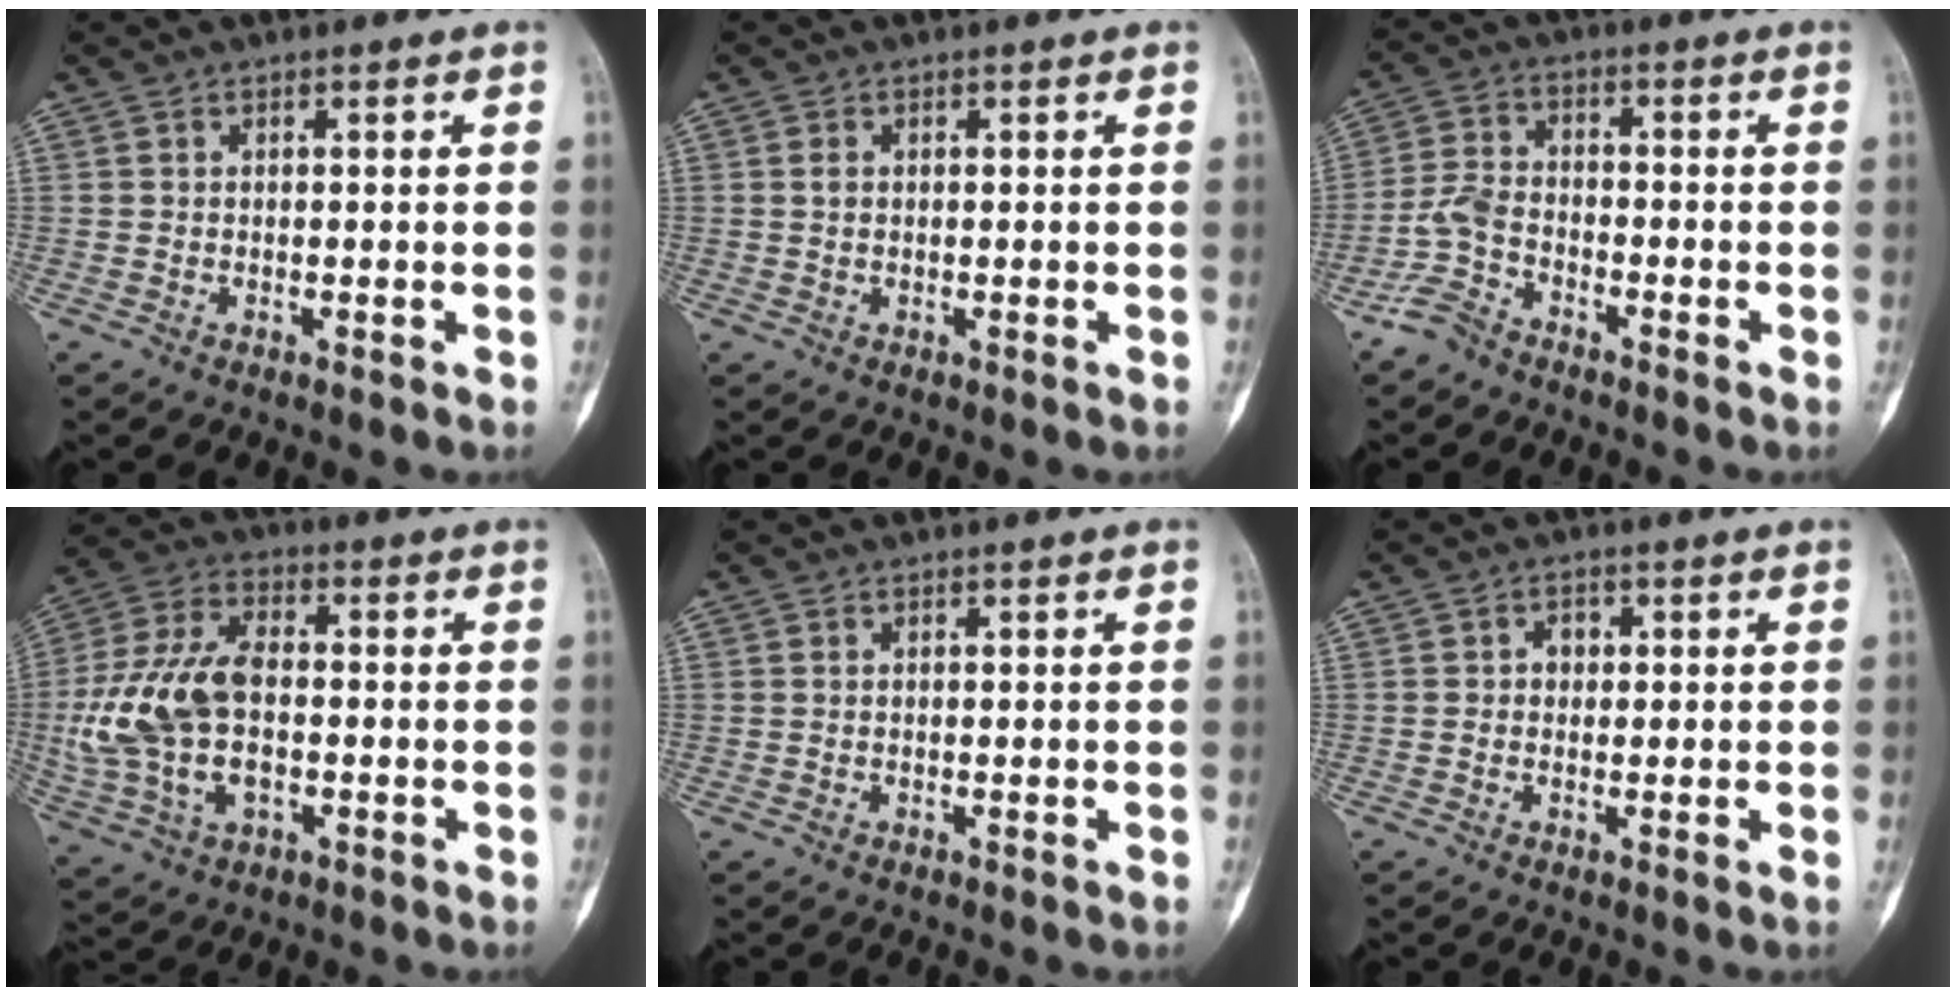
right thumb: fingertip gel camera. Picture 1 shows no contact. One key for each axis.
{"total": 1.2, "fx": 0.2, "fy": 0.9, "fz": 0.8, "tx": -0.012, "ty": 0.000, "tz": 0.004}
{"total": 5.9, "fx": -4.4, "fy": 2.9, "fz": 2.6, "tx": -0.062, "ty": 0.019, "tz": -0.094}
{"total": 17.1, "fx": -1.0, "fy": 10.2, "fz": 13.8, "tx": -0.289, "ty": 0.018, "tz": -0.016}
{"total": 0.0}
{"total": 2.0, "fx": 0.3, "fy": 1.6, "fz": 1.1, "tx": -0.005, "ty": 0.004, "tz": -0.001}